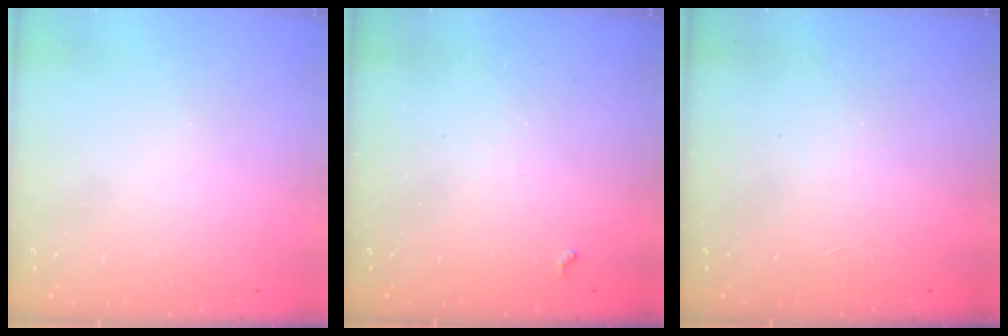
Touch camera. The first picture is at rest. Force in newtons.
{"total": 3.0, "press": 3.0, "slide": 0.5}
{"total": 2.1, "press": 2.1, "slide": 0.4}